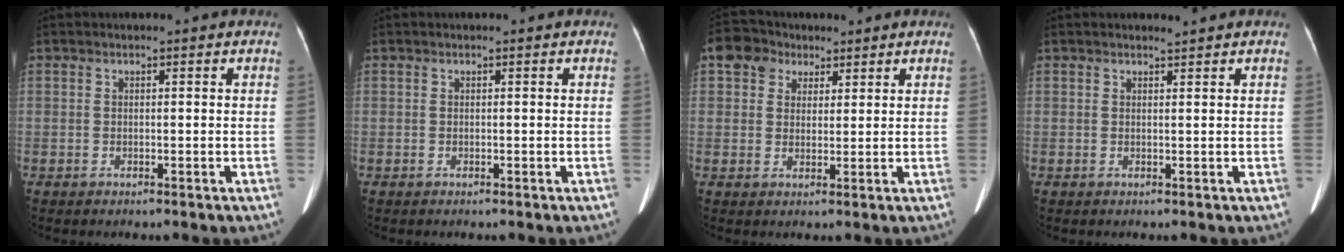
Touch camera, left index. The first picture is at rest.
{"total": 0.0}
{"total": 4.8, "force": [2.4, 4.0, 1.2], "torque": [-0.024, 0.020, 0.048]}
{"total": 0.6, "force": [0.5, -0.4, 0.0], "torque": [-0.007, -0.016, 0.011]}